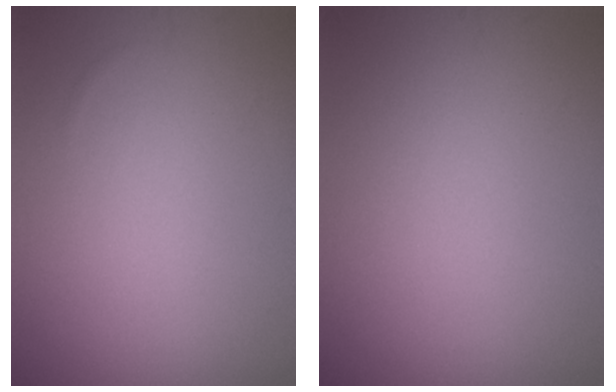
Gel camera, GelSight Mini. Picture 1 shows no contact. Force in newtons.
{"total": 0.0}